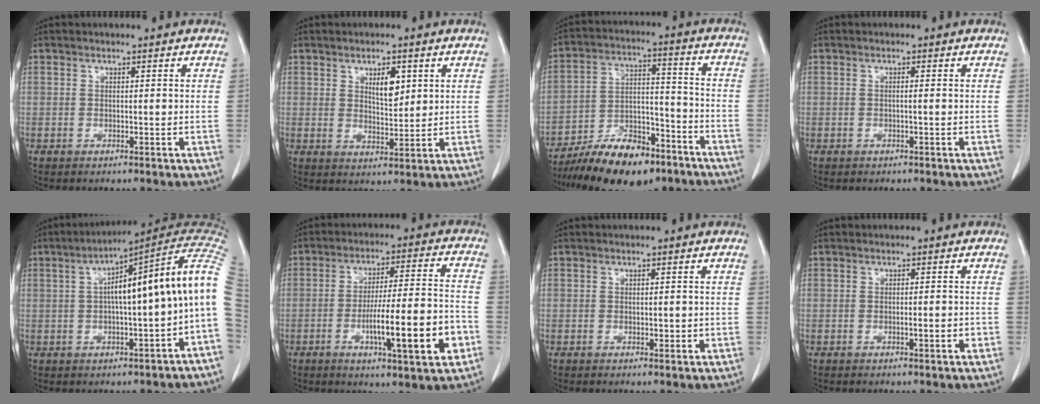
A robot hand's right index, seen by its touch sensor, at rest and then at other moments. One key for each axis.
{"total": 4.6, "fx": 1.9, "fy": 1.8, "fz": 3.8, "tx": -0.063, "ty": -0.003, "tz": 0.035}
{"total": 15.3, "fx": -11.2, "fy": 5.6, "fz": 8.8, "tx": -0.140, "ty": 0.017, "tz": -0.188}
{"total": 0.6, "fx": -0.1, "fy": -0.1, "fz": 0.5, "tx": -0.008, "ty": 0.002, "tz": -0.003}
{"total": 15.4, "fx": 0.9, "fy": 0.5, "fz": 15.3, "tx": -0.217, "ty": 0.043, "tz": 0.009}
{"total": 14.5, "fx": -4.9, "fy": 1.2, "fz": 13.6, "tx": -0.219, "ty": 0.000, "tz": -0.073}
{"total": 1.3, "fx": -0.2, "fy": 0.6, "fz": 1.1, "tx": -0.016, "ty": -0.001, "tz": 0.000}
{"total": 1.9, "fx": -0.6, "fy": 0.3, "fz": 1.7, "tx": -0.028, "ty": -0.001, "tz": -0.007}